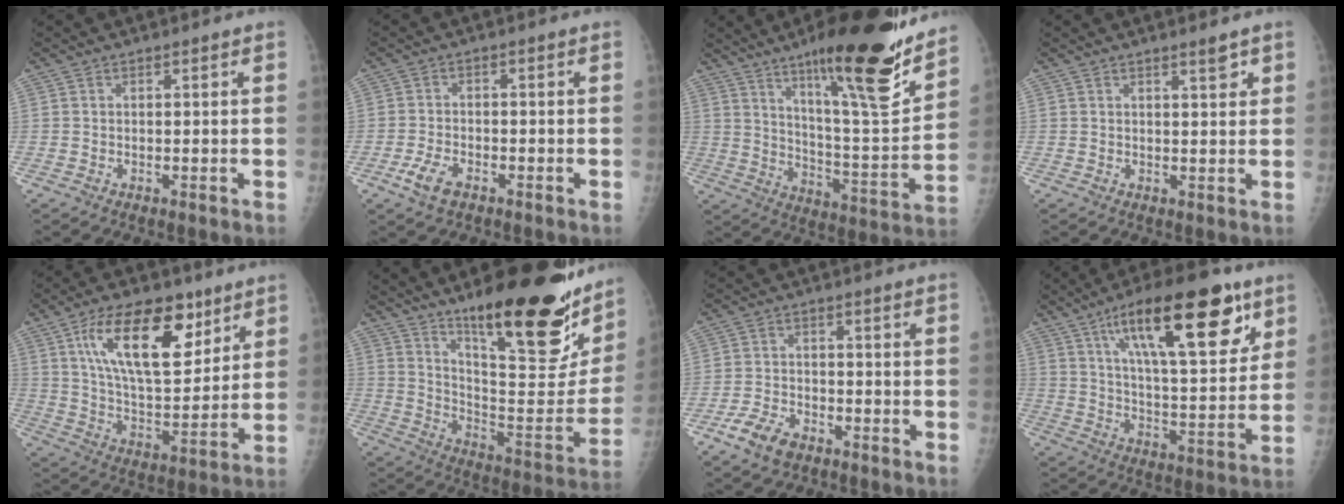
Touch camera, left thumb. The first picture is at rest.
{"total": 4.7, "force": [-2.7, 2.4, 3.0], "torque": [-0.061, 0.009, -0.050]}
{"total": 24.1, "force": [16.0, 4.3, 17.5], "torque": [-0.235, -0.082, 0.255]}
{"total": 2.2, "force": [1.5, 0.4, 1.5], "torque": [-0.016, -0.010, 0.023]}
{"total": 19.1, "force": [9.4, 8.9, 14.1], "torque": [-0.196, -0.044, 0.166]}
{"total": 28.6, "force": [18.5, 7.8, 20.3], "torque": [-0.258, -0.093, 0.286]}
{"total": 6.6, "force": [-4.2, 3.8, 3.4], "torque": [-0.064, 0.018, -0.077]}
{"total": 23.5, "force": [12.3, 7.8, 18.5], "torque": [-0.257, -0.036, 0.198]}